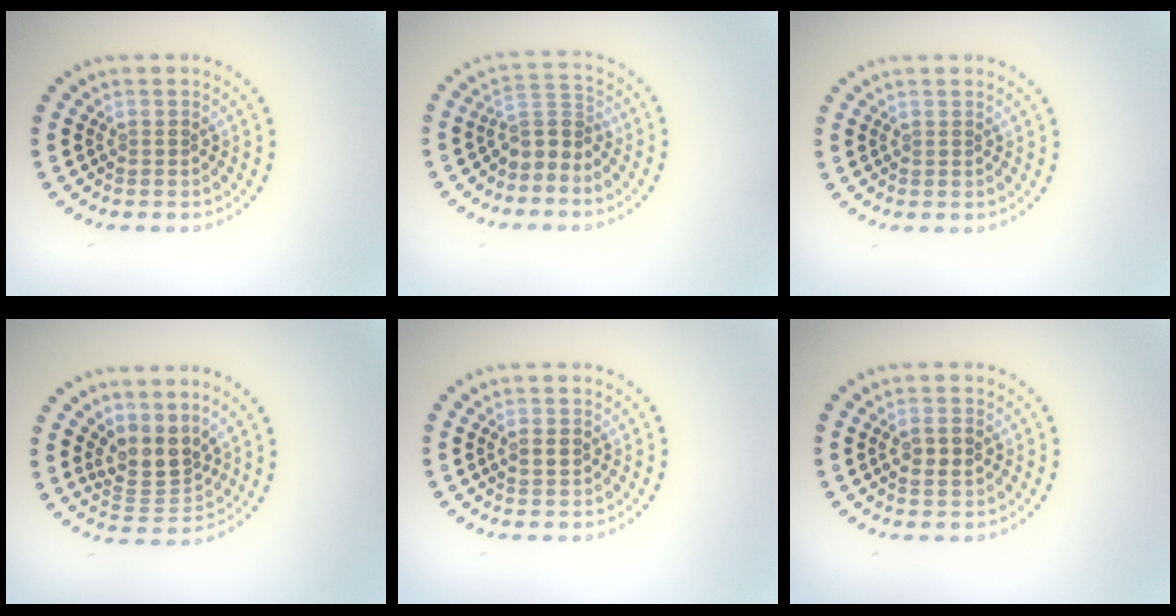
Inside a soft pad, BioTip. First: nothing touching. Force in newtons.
{"total": 2.4, "press": 1.8, "slide": 1.7}
{"total": 0.0}
{"total": 3.5, "press": 2.7, "slide": 2.2}
{"total": 1.7, "press": 1.7, "slide": 0.1}
{"total": 2.1, "press": 2.1, "slide": 0.2}